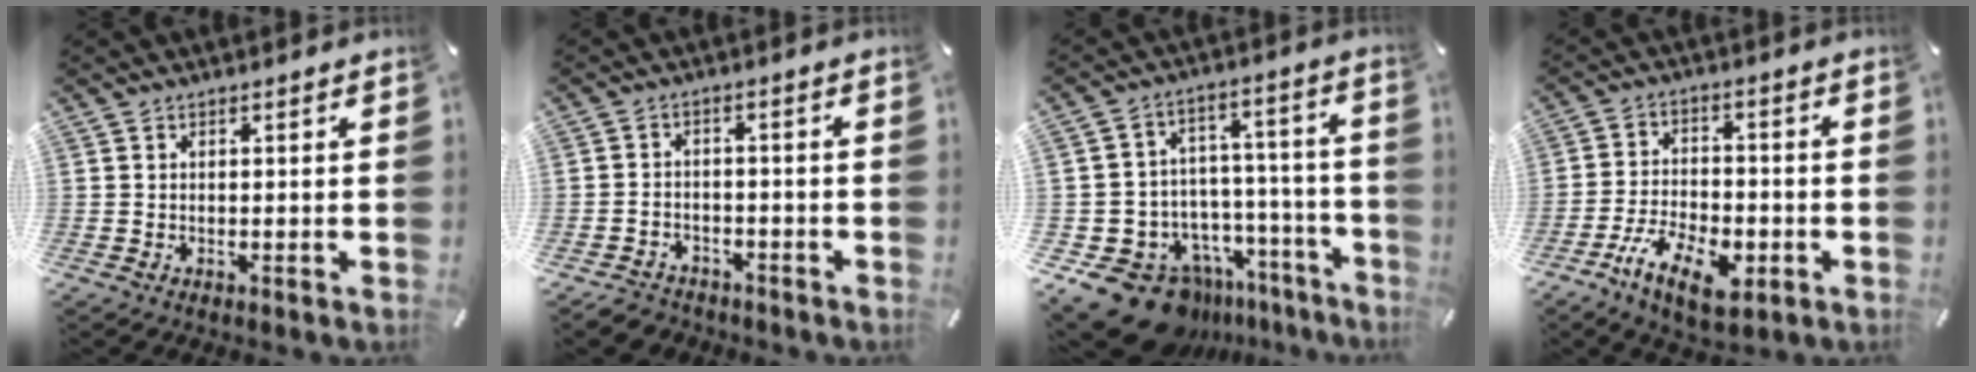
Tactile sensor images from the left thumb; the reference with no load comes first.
{"total": 3.9, "force": [-3.1, 2.2, 0.6], "torque": [-0.021, 0.017, -0.063]}
{"total": 15.9, "force": [-11.6, 9.1, 5.9], "torque": [-0.097, 0.065, -0.185]}
{"total": 12.4, "force": [-6.1, 6.4, 8.7], "torque": [-0.166, 0.026, -0.106]}